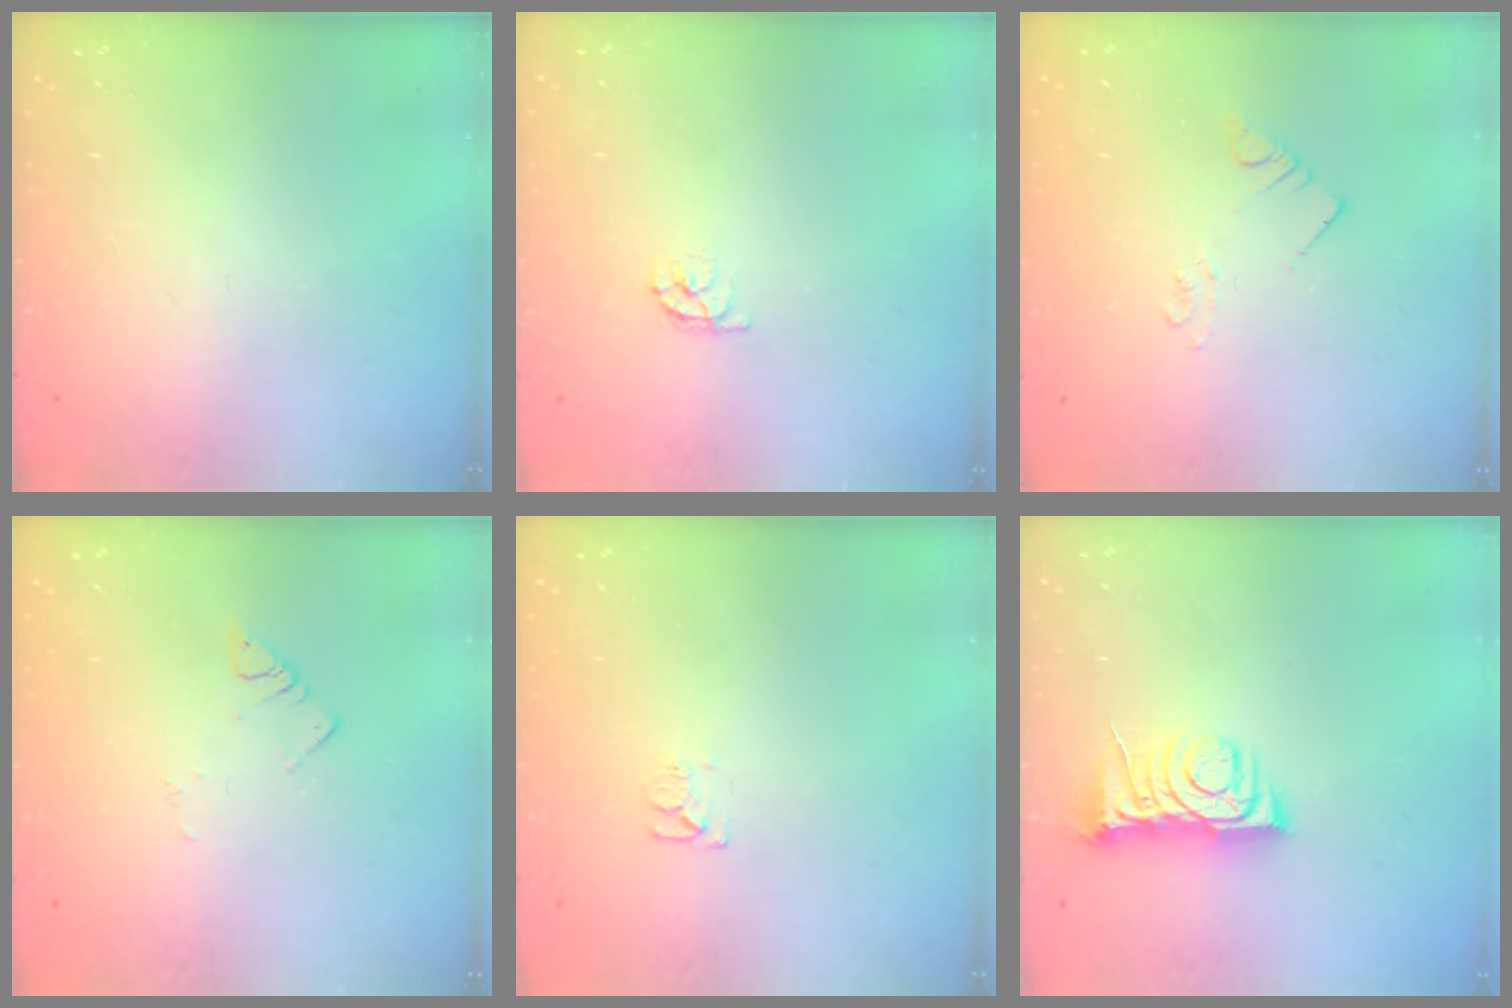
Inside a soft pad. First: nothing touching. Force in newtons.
{"total": 4.5, "press": 4.5, "slide": 0.3}
{"total": 2.1, "press": 2.1, "slide": 0.1}
{"total": 2.6, "press": 2.6, "slide": 0.3}
{"total": 5.0, "press": 5.0, "slide": 0.5}
{"total": 6.8, "press": 6.8, "slide": 0.8}